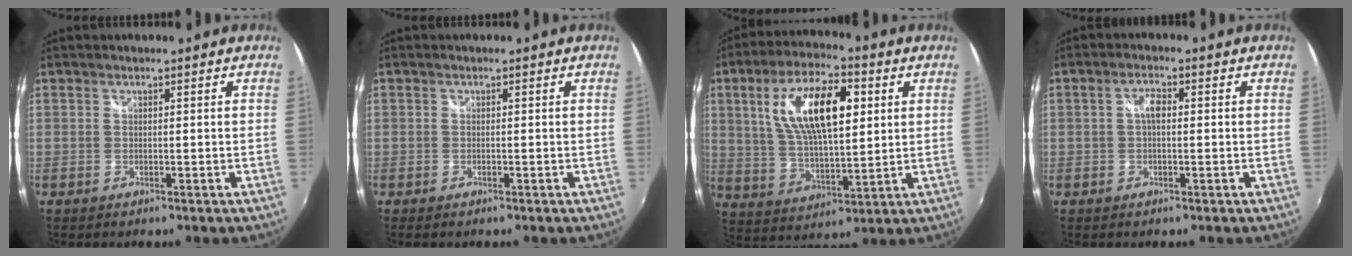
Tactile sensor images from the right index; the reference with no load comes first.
{"total": 0.6, "force": [-0.4, 0.2, 0.5], "torque": [-0.012, -0.001, -0.007]}
{"total": 16.5, "force": [4.9, 6.7, 14.2], "torque": [-0.261, 0.017, 0.092]}
{"total": 2.5, "force": [0.0, 1.2, 2.2], "torque": [-0.043, 0.008, -0.001]}